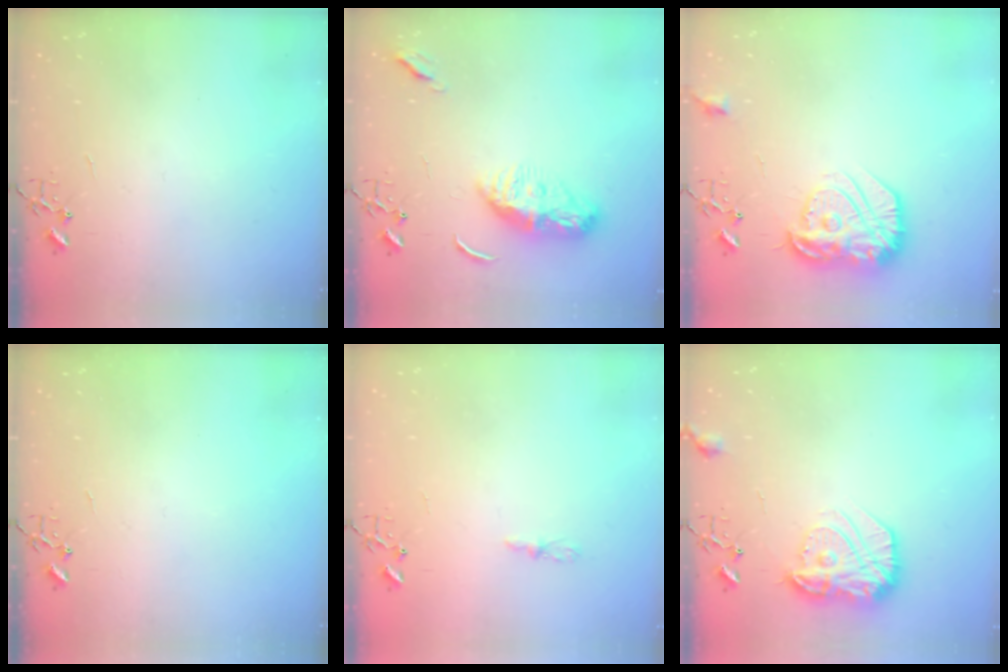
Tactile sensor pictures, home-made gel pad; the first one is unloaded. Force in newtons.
{"total": 10.4, "press": 10.3, "slide": 0.7}
{"total": 17.6, "press": 17.6, "slide": 1.3}
{"total": 0.0}
{"total": 4.4, "press": 4.3, "slide": 0.5}
{"total": 16.5, "press": 16.5, "slide": 1.1}